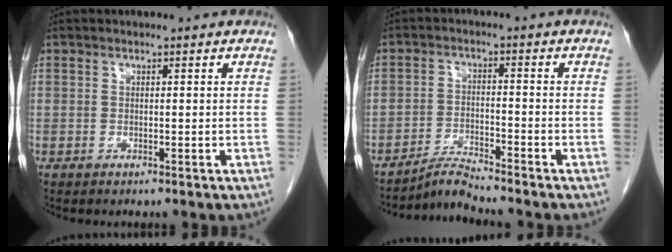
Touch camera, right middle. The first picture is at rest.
{"total": 4.0, "force": [-3.9, -1.1, 0.1], "torque": [-0.008, -0.017, -0.072]}